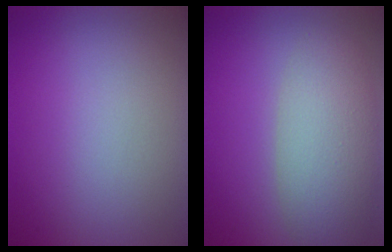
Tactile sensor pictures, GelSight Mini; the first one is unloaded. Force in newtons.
{"total": 5.6, "press": 5.6, "slide": 0.3}